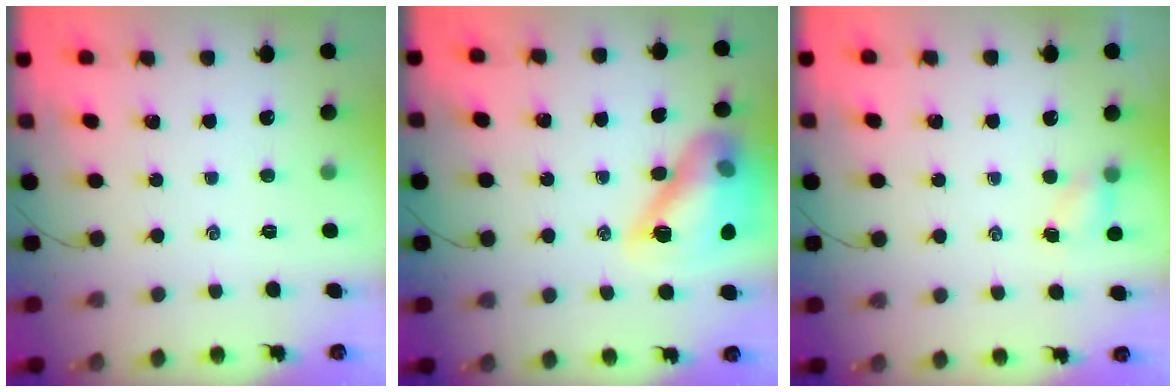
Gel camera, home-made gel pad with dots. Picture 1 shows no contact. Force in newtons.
{"total": 16.3, "press": 16.1, "slide": 2.6}
{"total": 3.6, "press": 3.5, "slide": 1.1}